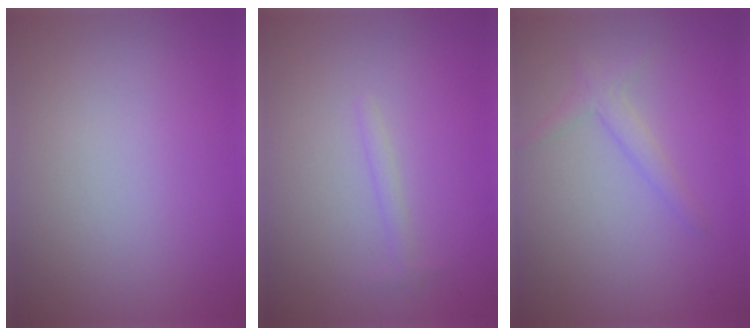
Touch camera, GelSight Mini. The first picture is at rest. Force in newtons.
{"total": 0.8, "press": 0.8, "slide": 0.0}
{"total": 1.6, "press": 1.6, "slide": 0.1}